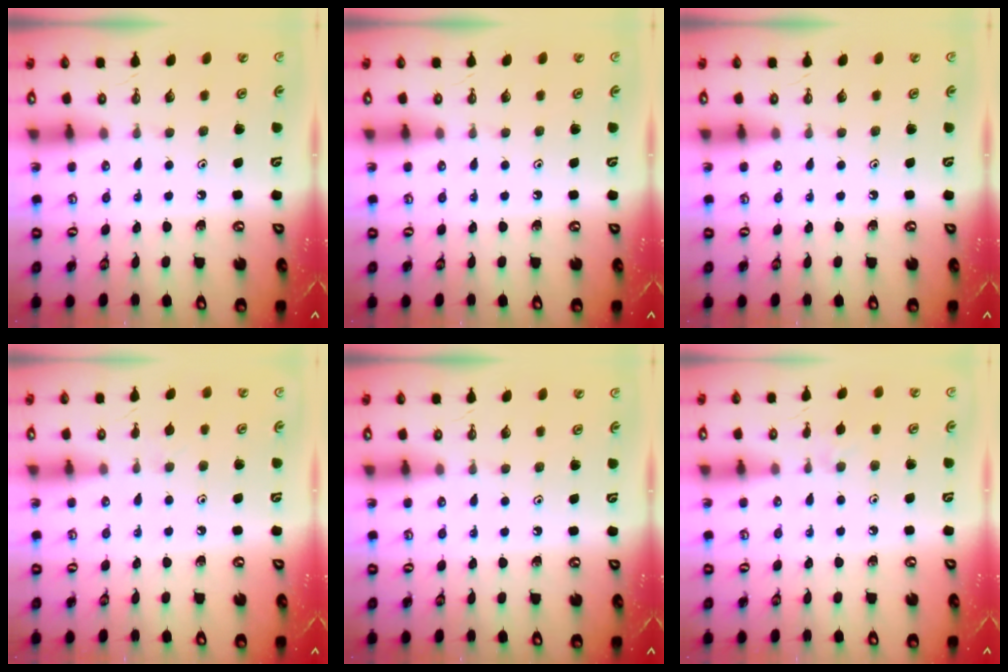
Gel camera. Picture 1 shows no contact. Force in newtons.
{"total": 0.0}
{"total": 0.0}
{"total": 2.9, "press": 2.8, "slide": 0.6}
{"total": 0.0}
{"total": 2.7, "press": 2.7, "slide": 0.4}